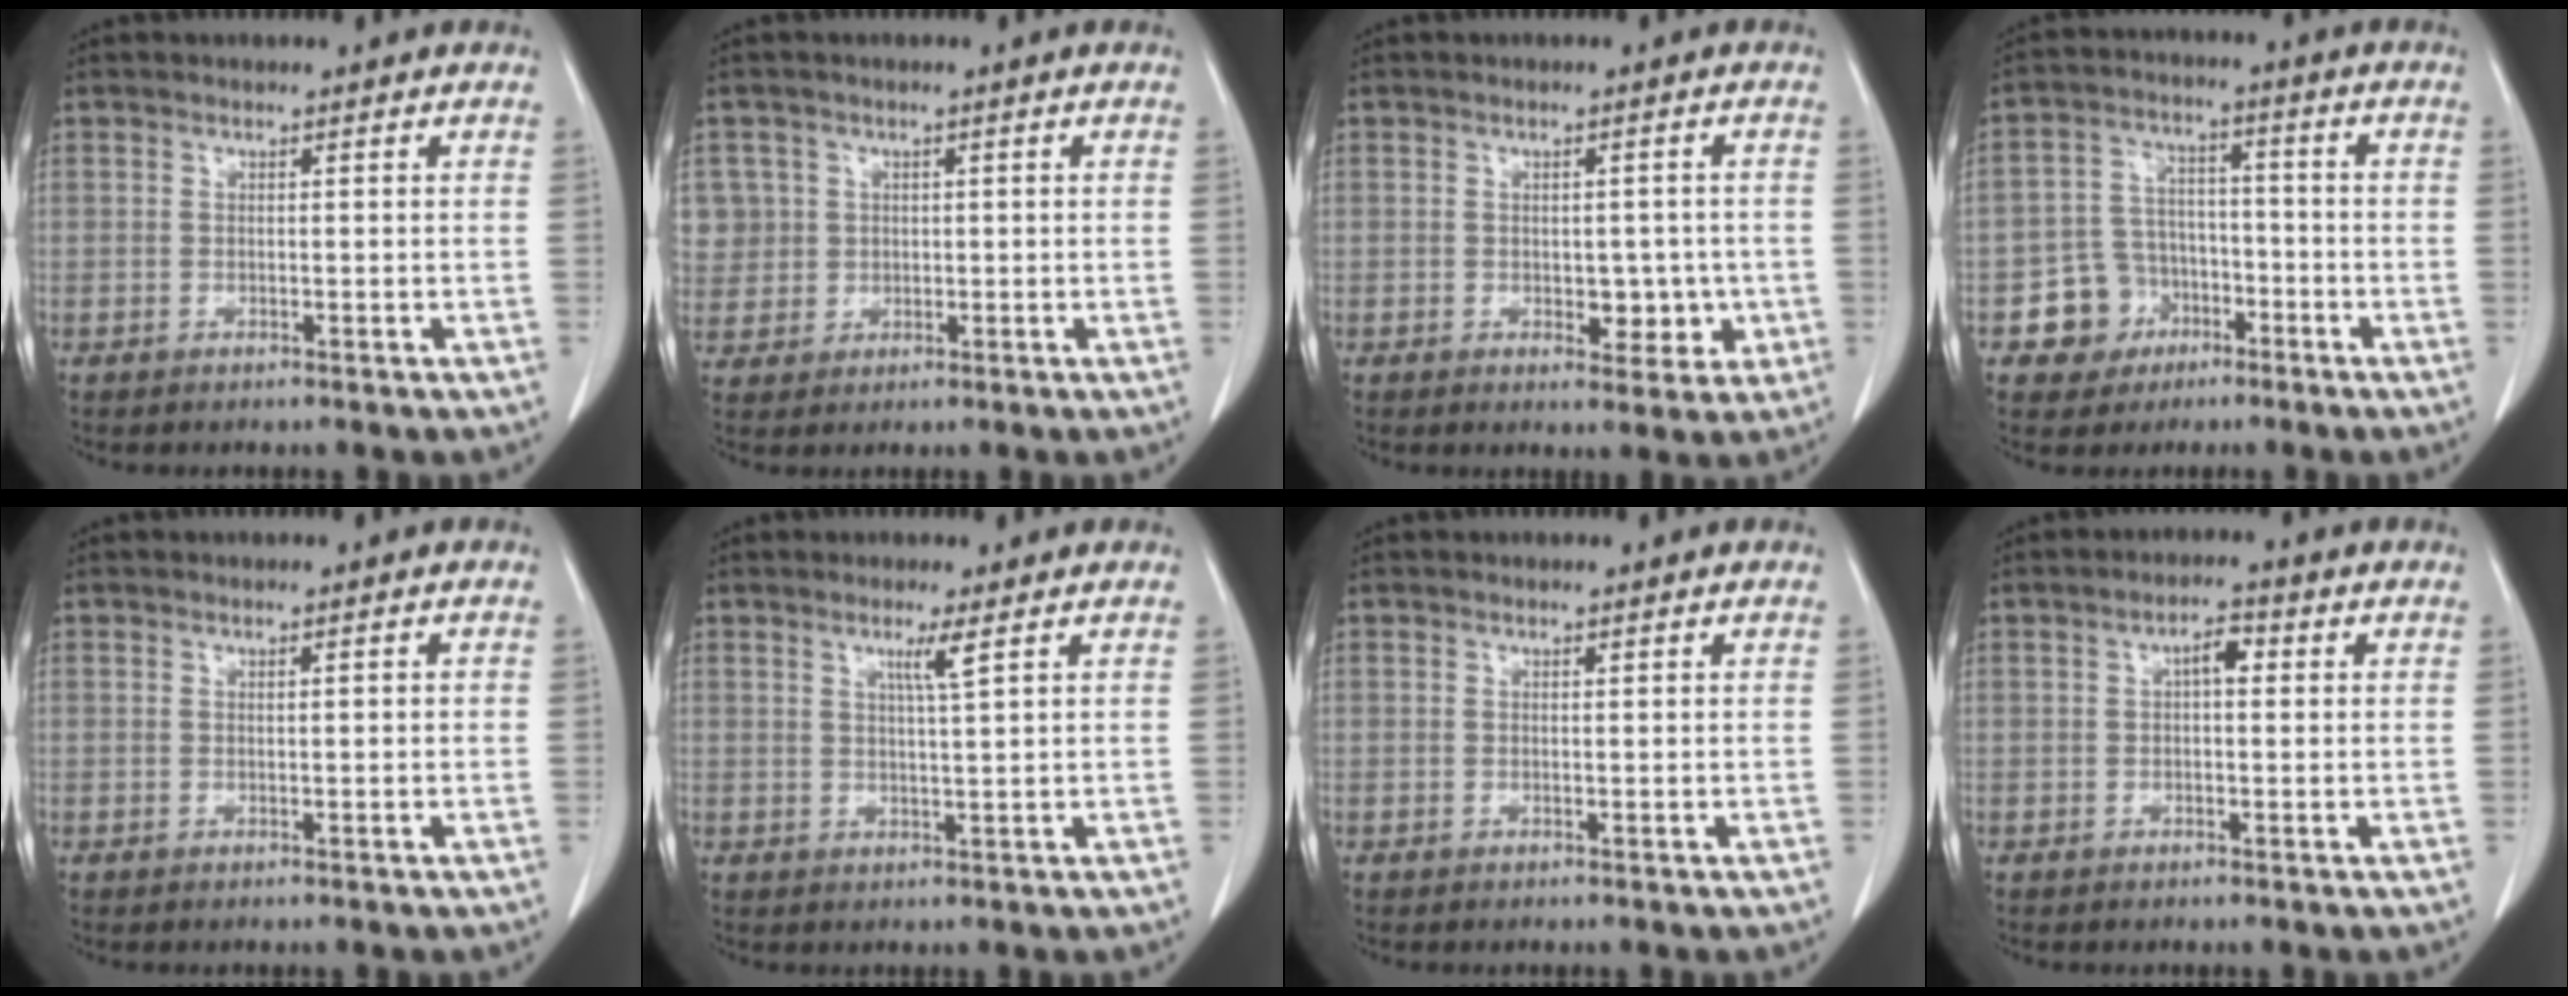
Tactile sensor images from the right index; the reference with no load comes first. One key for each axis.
{"total": 6.8, "fx": 1.8, "fy": 6.6, "fz": 0.3, "tx": -0.014, "ty": 0.022, "tz": 0.053}
{"total": 4.7, "fx": -0.7, "fy": 2.9, "fz": 3.6, "tx": -0.035, "ty": 0.003, "tz": -0.001}
{"total": 7.9, "fx": -3.6, "fy": 6.9, "fz": 1.3, "tx": -0.018, "ty": 0.020, "tz": -0.052}
{"total": 0.7, "fx": 0.1, "fy": 0.1, "fz": 0.7, "tx": -0.014, "ty": 0.003, "tz": 0.004}
{"total": 2.8, "fx": 1.5, "fy": -0.6, "fz": 2.3, "tx": -0.043, "ty": -0.006, "tz": 0.027}
{"total": 0.0}
{"total": 3.0, "fx": 0.7, "fy": 1.3, "fz": 2.7, "tx": -0.043, "ty": 0.014, "tz": 0.009}